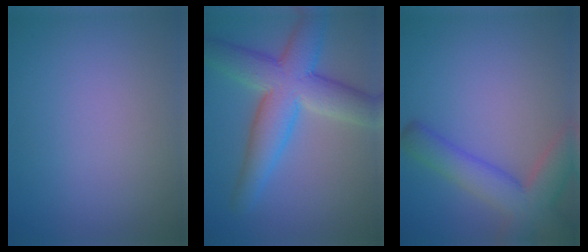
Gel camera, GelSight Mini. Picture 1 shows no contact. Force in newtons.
{"total": 8.3, "press": 8.3, "slide": 0.2}
{"total": 6.1, "press": 6.1, "slide": 0.4}